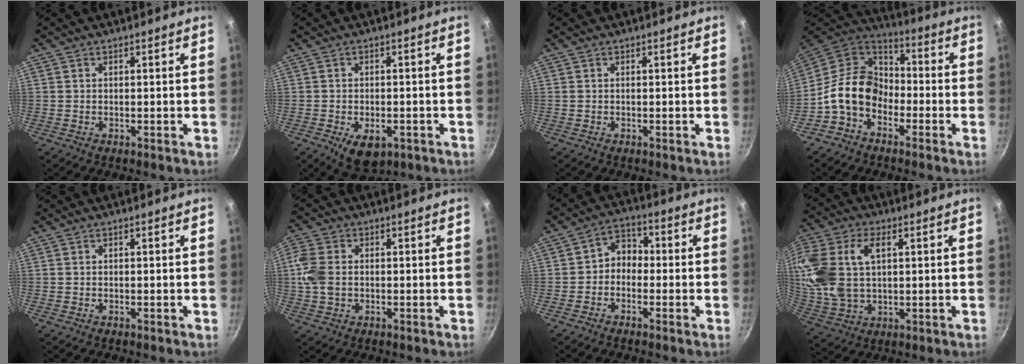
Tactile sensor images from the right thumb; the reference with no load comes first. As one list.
[{"total": 7.2, "force": [-2.8, 4.3, 5.2], "torque": [-0.065, 0.004, -0.030]}, {"total": 0.0}, {"total": 13.3, "force": [-4.5, 10.0, 7.6], "torque": [-0.099, 0.055, -0.112]}, {"total": 0.0}, {"total": 6.1, "force": [0.0, 4.4, 4.2], "torque": [-0.091, 0.006, -0.008]}, {"total": 5.1, "force": [-1.2, 4.1, 2.8], "torque": [-0.017, 0.028, -0.035]}, {"total": 18.0, "force": [4.3, 11.6, 13.1], "torque": [-0.282, 0.002, 0.086]}]